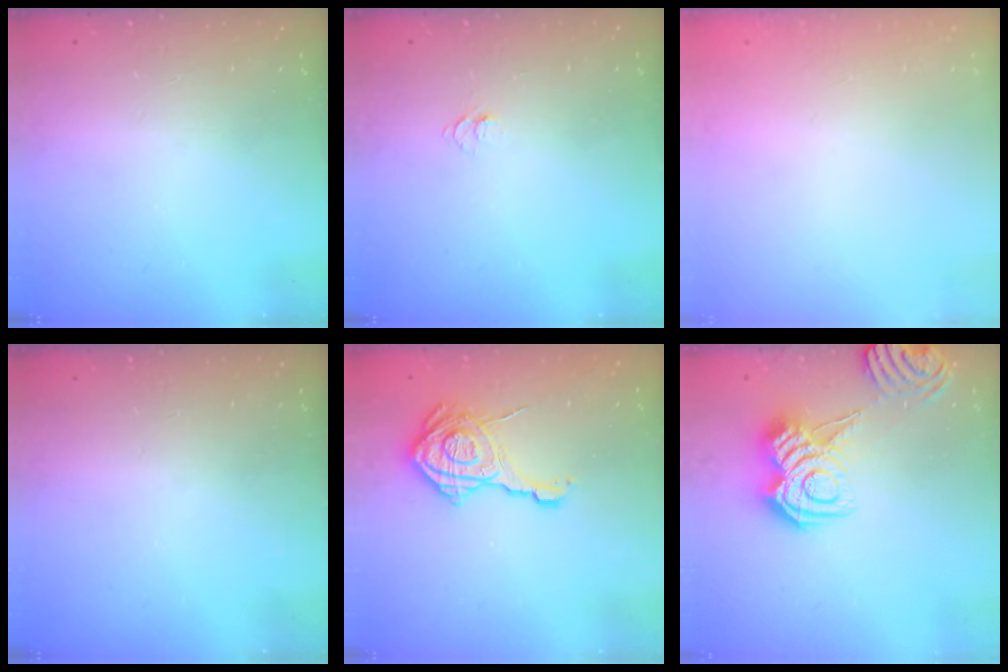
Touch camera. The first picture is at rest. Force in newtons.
{"total": 4.7, "press": 4.6, "slide": 0.5}
{"total": 2.7, "press": 2.6, "slide": 0.8}
{"total": 0.0}
{"total": 17.5, "press": 17.5, "slide": 0.7}
{"total": 11.2, "press": 11.1, "slide": 0.8}